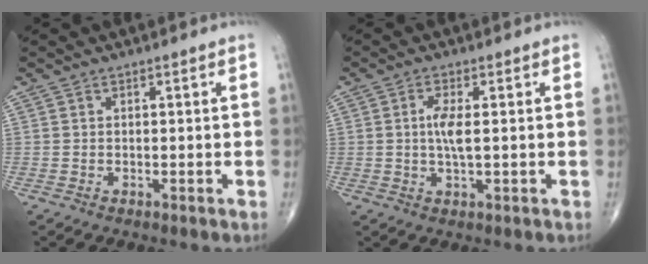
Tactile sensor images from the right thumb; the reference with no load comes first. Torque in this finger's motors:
{"motor_torque": [1.91, 1.98, -0.02, -0.04, -0.01]}